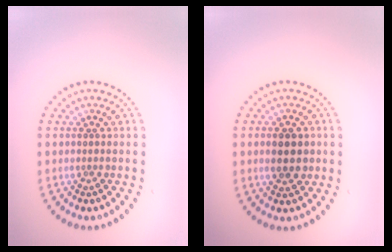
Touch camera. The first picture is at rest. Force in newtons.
{"total": 2.9, "press": 2.9, "slide": 0.3}